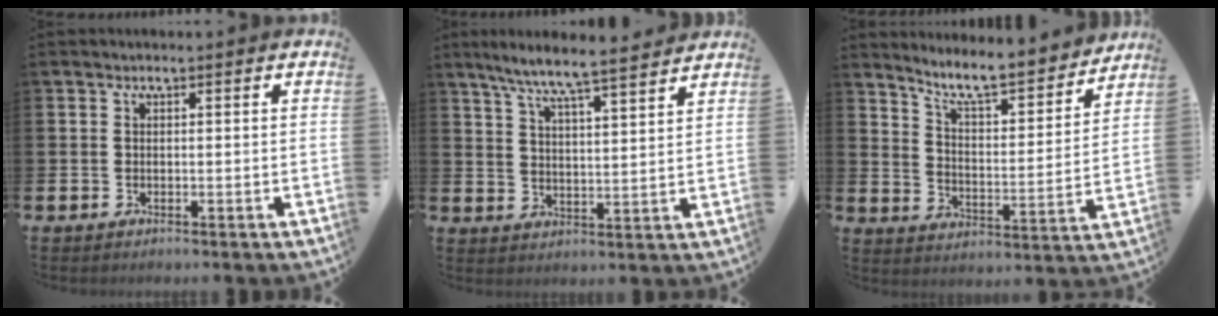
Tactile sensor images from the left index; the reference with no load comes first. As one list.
[{"total": 7.2, "force": [6.7, -0.2, 2.8], "torque": [-0.073, -0.041, 0.114]}, {"total": 8.4, "force": [7.8, 1.1, 2.8], "torque": [-0.078, -0.061, 0.133]}]